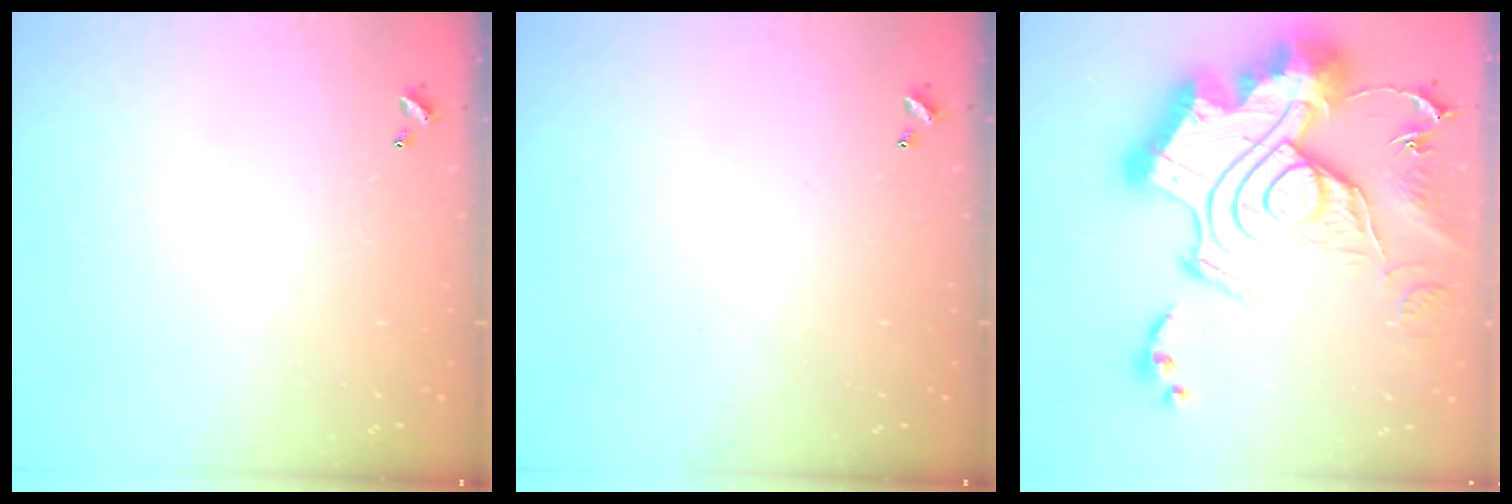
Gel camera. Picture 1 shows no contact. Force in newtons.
{"total": 0.0}
{"total": 1.1, "press": 1.1, "slide": 0.0}